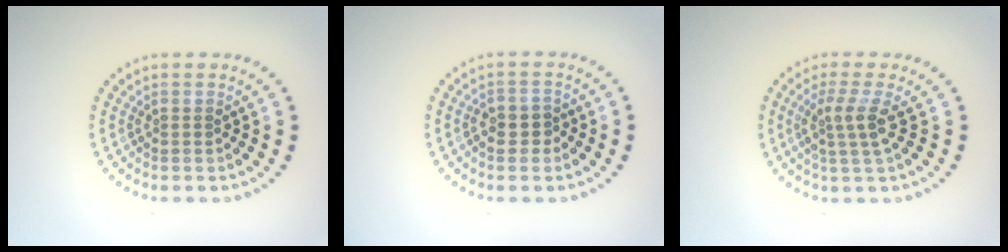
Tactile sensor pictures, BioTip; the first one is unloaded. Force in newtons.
{"total": 1.9, "press": 1.7, "slide": 0.7}
{"total": 2.7, "press": 2.0, "slide": 1.8}